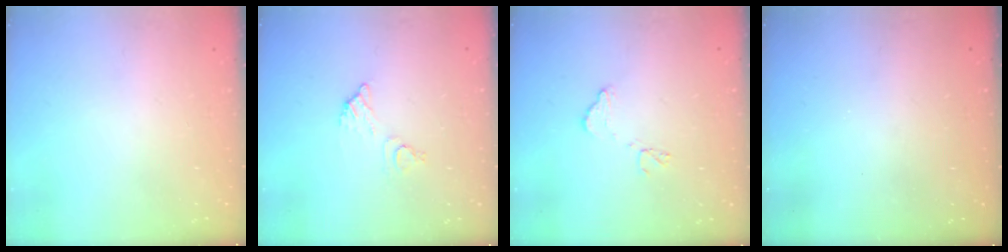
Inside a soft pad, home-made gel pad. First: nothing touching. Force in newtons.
{"total": 5.0, "press": 5.0, "slide": 0.3}
{"total": 9.0, "press": 9.0, "slide": 0.5}
{"total": 3.2, "press": 3.2, "slide": 0.1}